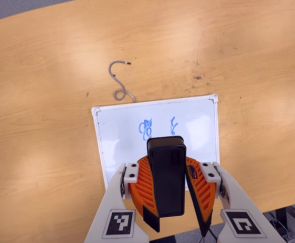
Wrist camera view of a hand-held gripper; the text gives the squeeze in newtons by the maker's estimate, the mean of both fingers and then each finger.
{"total": 10.0, "left": 10.2, "right": 9.8}